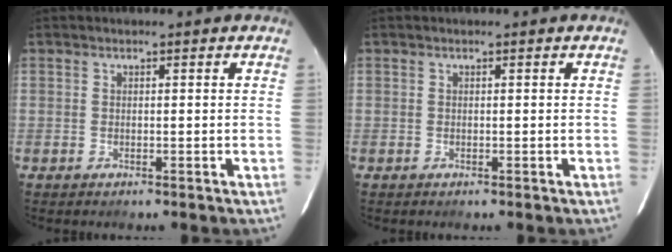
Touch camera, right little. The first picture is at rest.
{"total": 0.0}